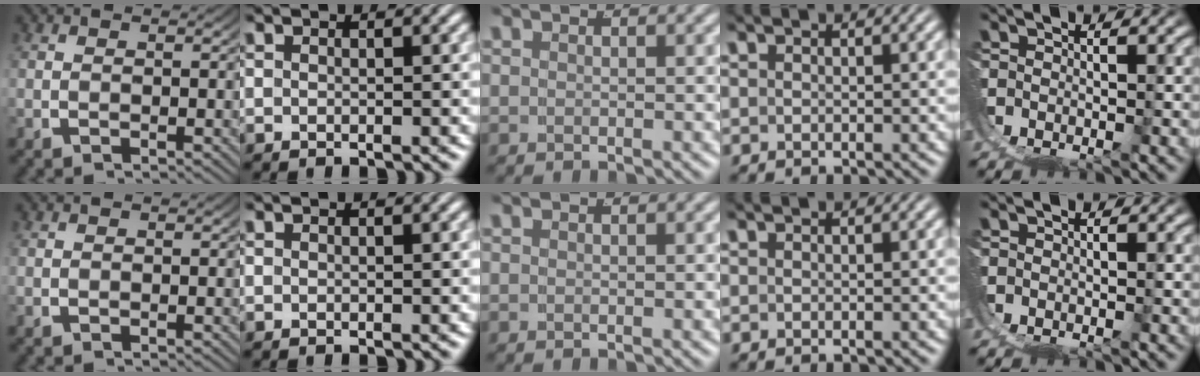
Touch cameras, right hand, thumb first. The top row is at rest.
{"index": {"total": 0.8, "force": [-0.2, -0.7, -0.3], "torque": [0.010, -0.011, 0.006]}}